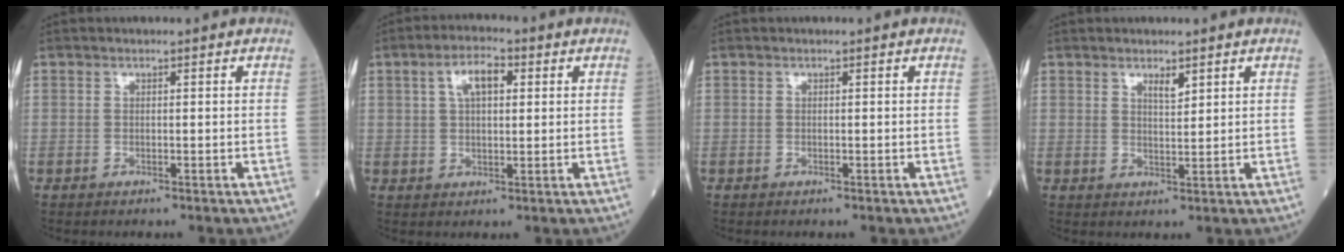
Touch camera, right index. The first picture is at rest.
{"total": 5.6, "force": [1.9, 2.2, 4.7], "torque": [-0.089, 0.015, 0.035]}
{"total": 0.0}
{"total": 2.2, "force": [1.5, 0.4, 1.5], "torque": [-0.027, -0.004, 0.027]}